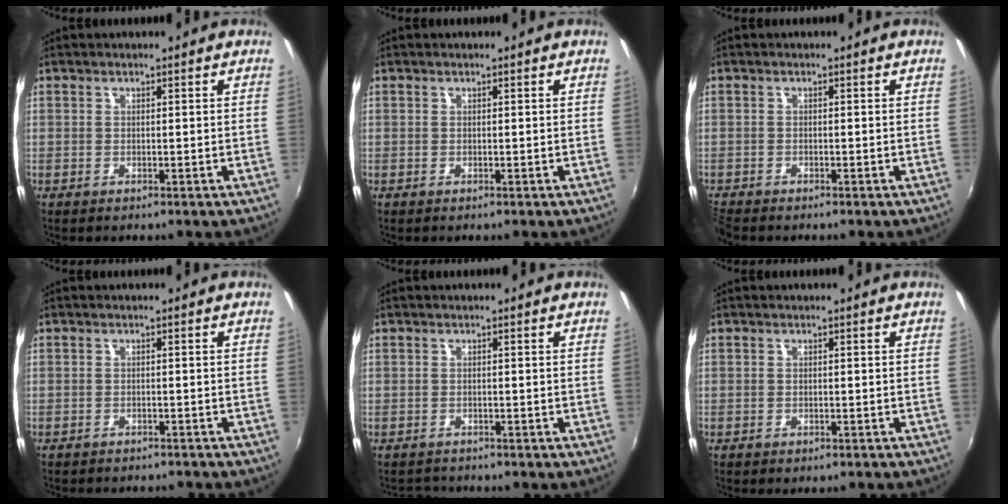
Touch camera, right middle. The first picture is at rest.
{"total": 0.0}
{"total": 2.4, "force": [-2.3, 0.5, 0.5], "torque": [-0.019, -0.015, -0.049]}
{"total": 4.7, "force": [-4.2, 1.4, 1.4], "torque": [-0.039, -0.008, -0.060]}
{"total": 2.2, "force": [-2.0, 0.8, -0.2], "torque": [-0.006, 0.002, -0.037]}
{"total": 1.1, "force": [-0.9, 0.6, 0.3], "torque": [-0.010, -0.001, -0.012]}